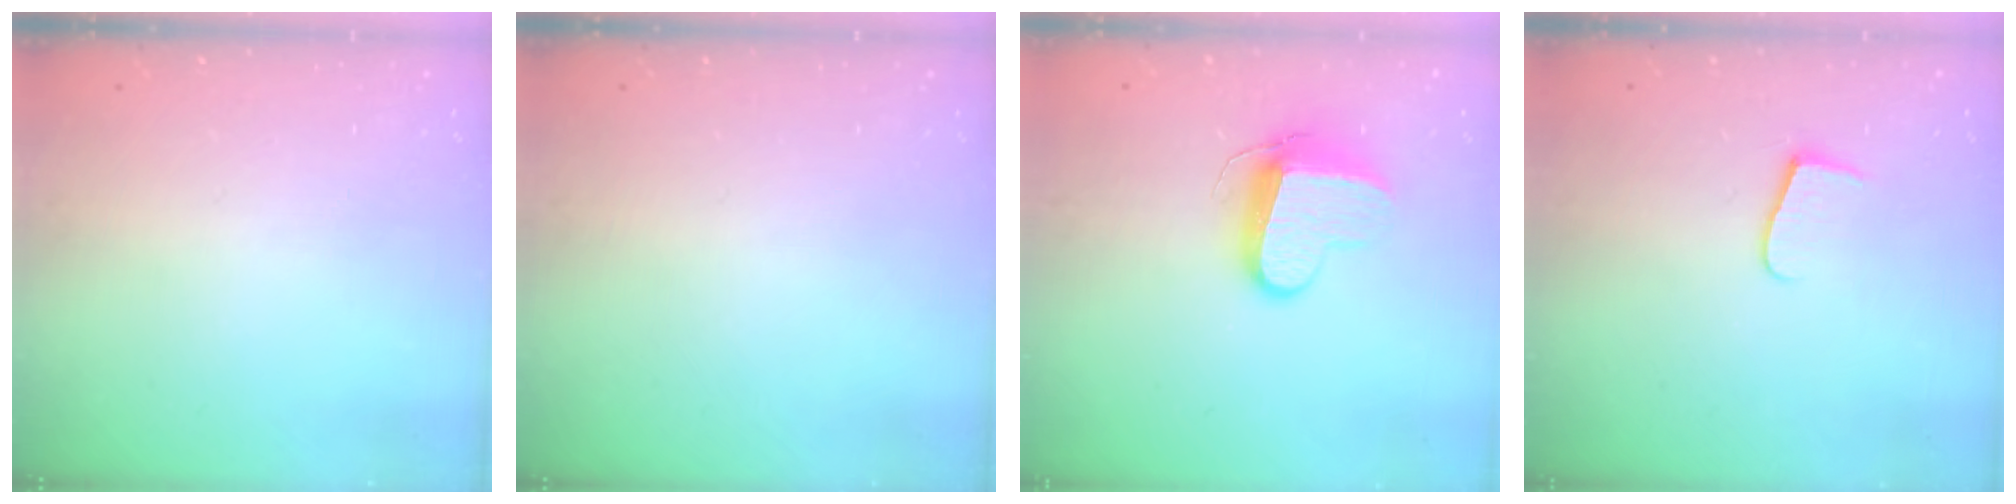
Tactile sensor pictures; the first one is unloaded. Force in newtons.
{"total": 0.0}
{"total": 10.5, "press": 10.5, "slide": 0.8}
{"total": 6.2, "press": 6.2, "slide": 0.6}